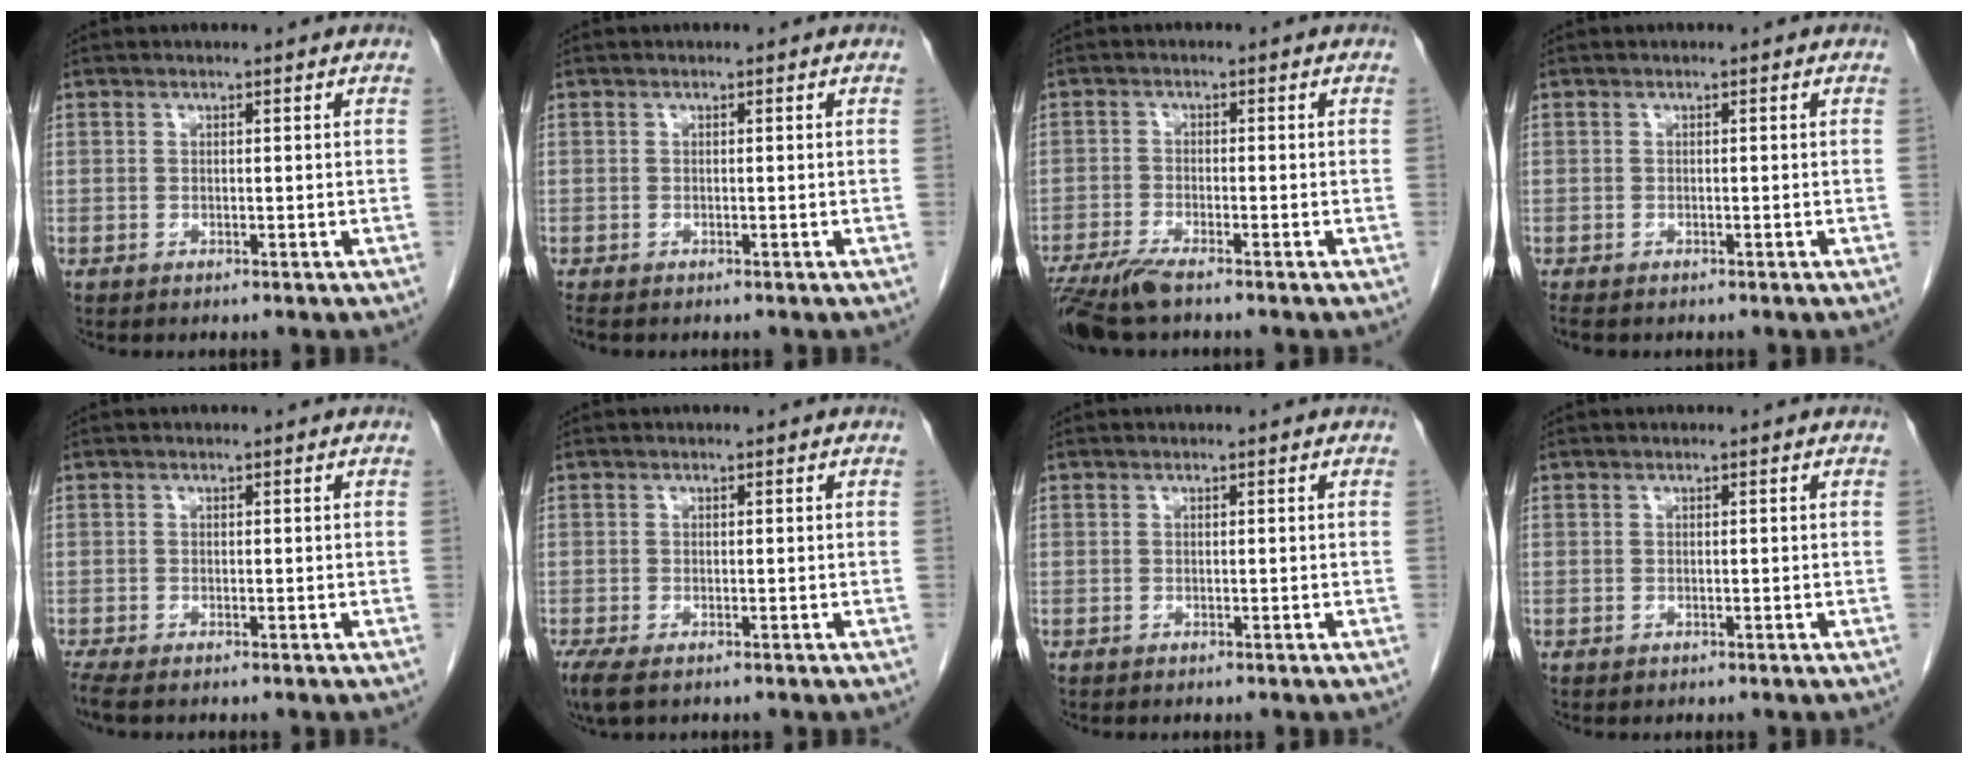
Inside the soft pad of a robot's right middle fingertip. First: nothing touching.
{"total": 1.1, "force": [-0.9, 0.3, 0.4], "torque": [-0.013, -0.003, -0.014]}
{"total": 6.3, "force": [-4.8, 0.5, 4.0], "torque": [-0.074, -0.017, -0.089]}
{"total": 1.9, "force": [-1.6, 0.7, 0.8], "torque": [-0.016, -0.005, -0.019]}
{"total": 1.8, "force": [-1.5, 0.1, 0.9], "torque": [-0.022, -0.007, -0.029]}
{"total": 4.0, "force": [-2.6, 1.4, 2.6], "torque": [-0.057, -0.015, -0.043]}
{"total": 0.0}
{"total": 0.0}